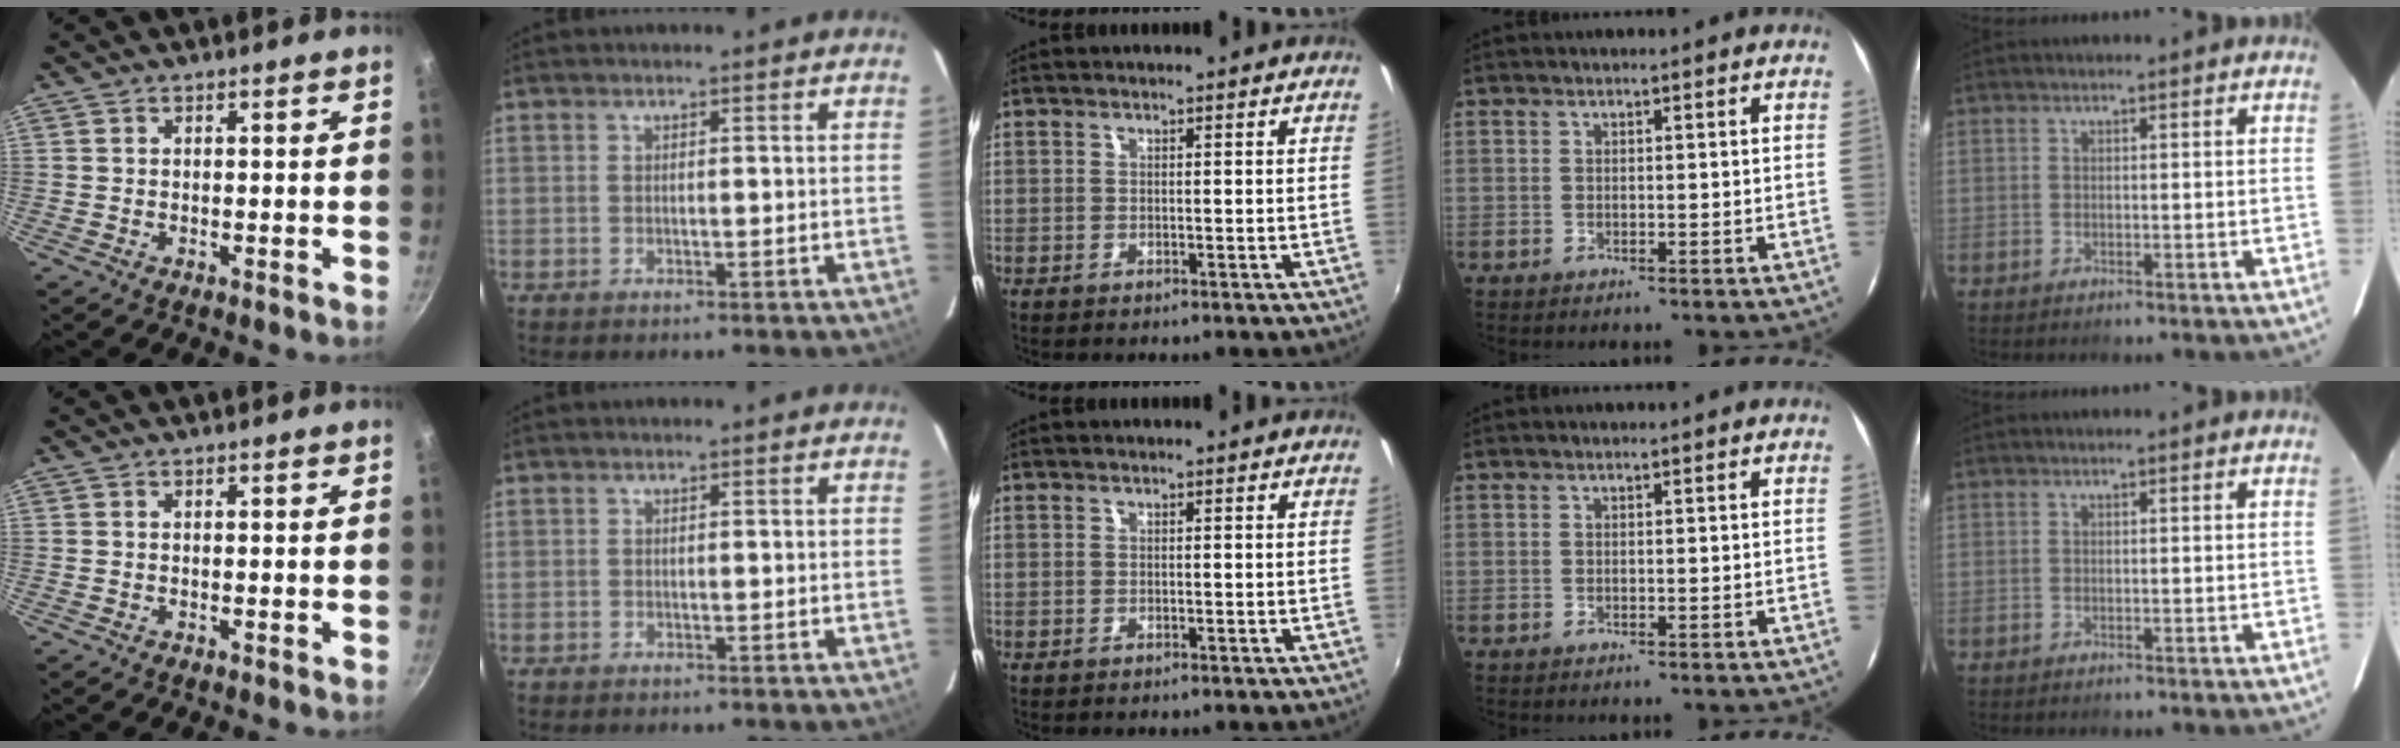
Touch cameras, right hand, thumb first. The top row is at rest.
{"index": {"total": 0.7, "force": [-0.5, 0.4, -0.1], "torque": [-0.002, 0.001, -0.011]}}